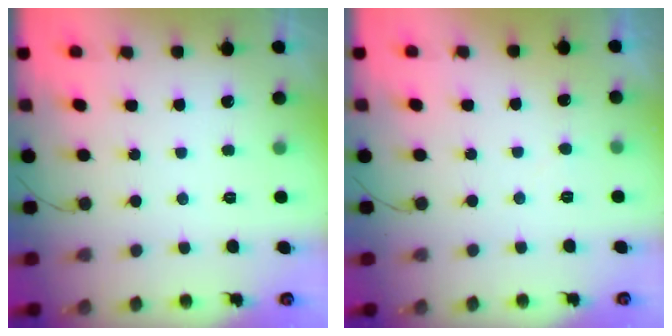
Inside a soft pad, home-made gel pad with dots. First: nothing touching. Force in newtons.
{"total": 2.6, "press": 2.6, "slide": 0.3}